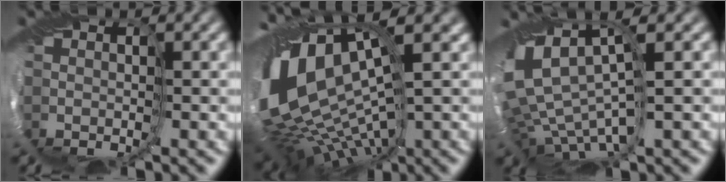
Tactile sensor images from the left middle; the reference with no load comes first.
{"total": 16.1, "force": [1.6, 8.2, 13.8], "torque": [-0.271, -0.012, 0.047]}
{"total": 7.7, "force": [1.5, 4.1, 6.3], "torque": [-0.142, -0.006, 0.061]}